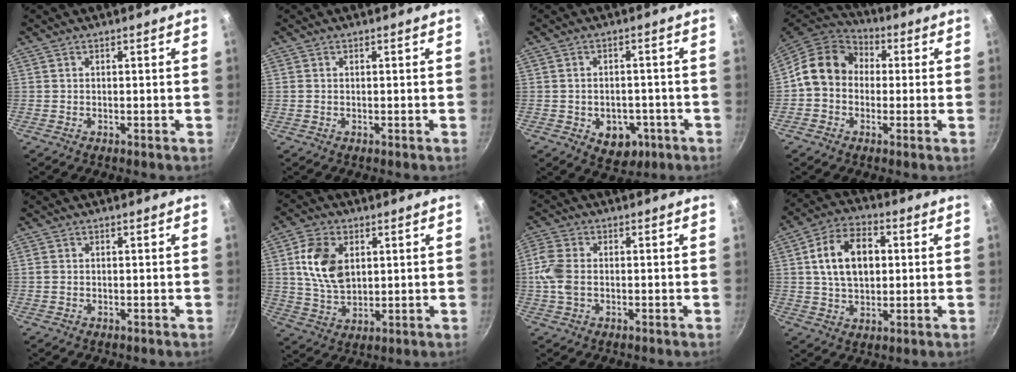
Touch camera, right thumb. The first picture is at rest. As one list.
[{"total": 0.5, "force": [0.1, 0.4, 0.3], "torque": [-0.006, 0.002, 0.000]}, {"total": 7.6, "force": [-2.9, 5.5, 4.4], "torque": [-0.036, 0.012, -0.026]}, {"total": 12.2, "force": [0.6, 10.3, 6.6], "torque": [-0.080, 0.031, -0.013]}, {"total": 1.1, "force": [0.0, 0.9, 0.6], "torque": [-0.012, 0.003, -0.001]}, {"total": 11.3, "force": [2.7, 7.4, 8.1], "torque": [-0.138, -0.012, 0.055]}, {"total": 6.3, "force": [-0.4, 4.2, 4.7], "torque": [-0.107, 0.009, -0.016]}, {"total": 13.3, "force": [2.2, 8.7, 9.8], "torque": [-0.146, 0.014, 0.030]}]